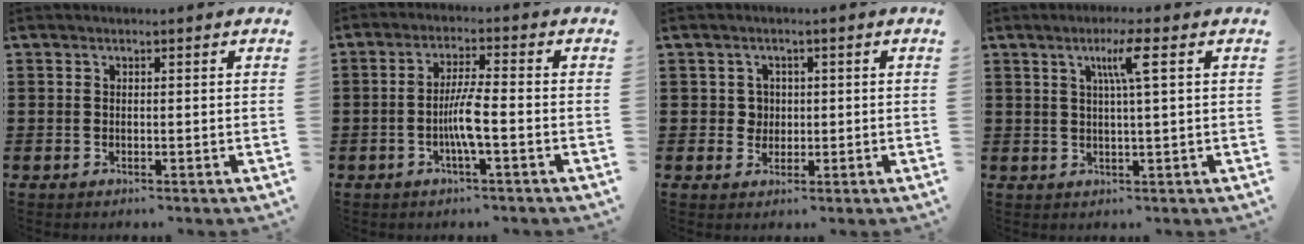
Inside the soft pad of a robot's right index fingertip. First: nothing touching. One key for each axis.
{"total": 5.1, "fx": -1.5, "fy": 0.3, "fz": 4.8, "tx": -0.093, "ty": -0.004, "tz": -0.032}
{"total": 2.4, "fx": 0.3, "fy": 2.2, "fz": 0.8, "tx": -0.025, "ty": 0.009, "tz": 0.004}
{"total": 5.0, "fx": 1.8, "fy": -0.2, "fz": 4.6, "tx": -0.094, "ty": 0.000, "tz": 0.025}